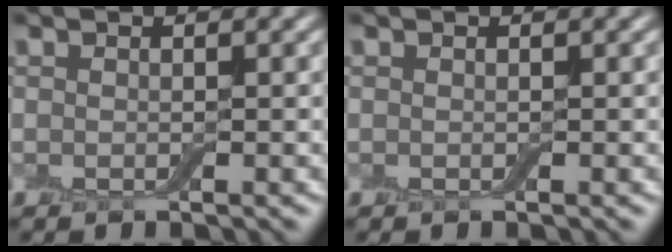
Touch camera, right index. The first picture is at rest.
{"total": 0.0}